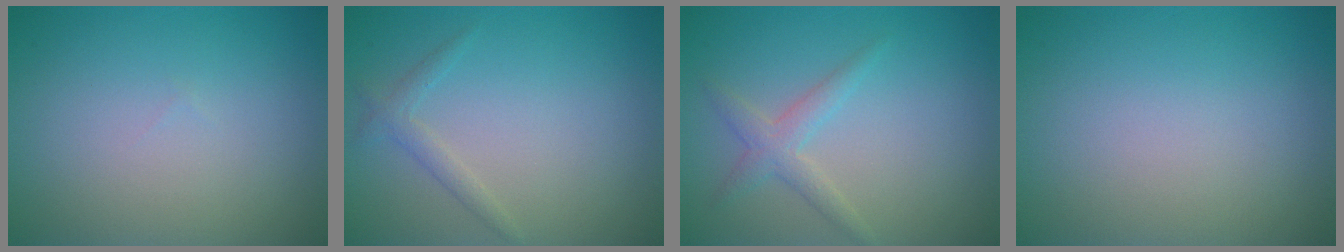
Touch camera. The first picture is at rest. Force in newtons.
{"total": 1.3, "press": 1.3, "slide": 0.1}
{"total": 2.1, "press": 2.1, "slide": 0.1}
{"total": 0.0}